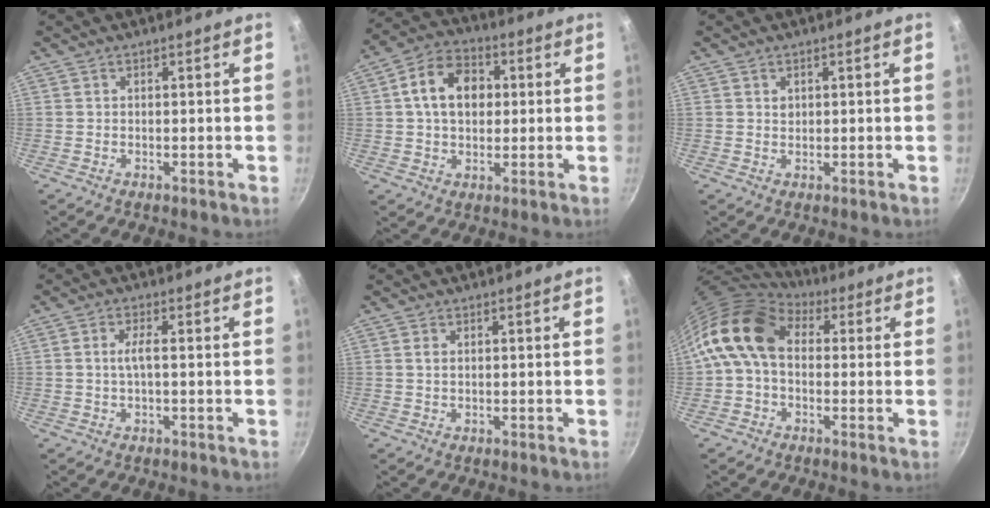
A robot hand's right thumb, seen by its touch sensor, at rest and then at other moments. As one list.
[{"total": 11.5, "force": [1.8, 8.4, 7.7], "torque": [-0.103, 0.017, 0.016]}, {"total": 1.1, "force": [0.5, 0.9, 0.4], "torque": [-0.004, -0.001, 0.008]}, {"total": 2.8, "force": [0.0, 0.8, 2.7], "torque": [-0.059, 0.009, -0.001]}, {"total": 1.3, "force": [0.4, 0.8, 0.9], "torque": [-0.016, 0.002, 0.005]}, {"total": 12.5, "force": [1.8, 8.9, 8.5], "torque": [-0.139, 0.018, 0.011]}]